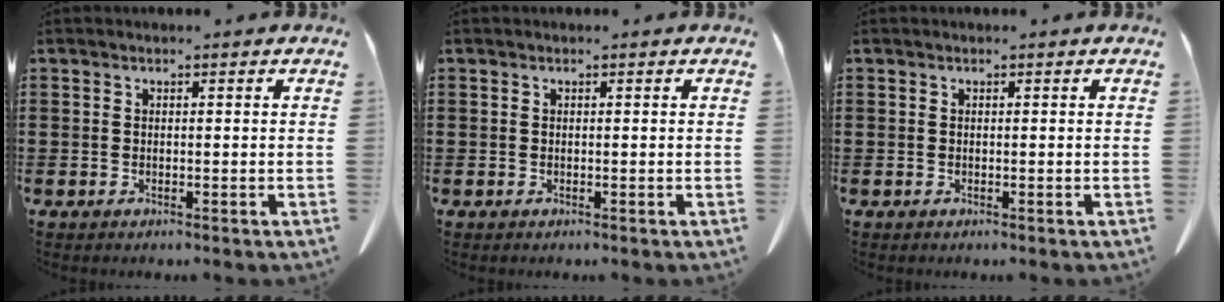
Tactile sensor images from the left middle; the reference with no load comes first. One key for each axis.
{"total": 0.0}
{"total": 0.0}